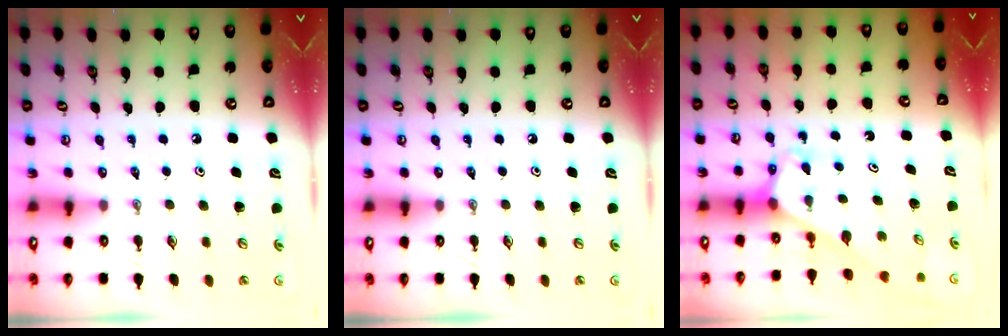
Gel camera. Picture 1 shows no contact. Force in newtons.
{"total": 0.0}
{"total": 3.0, "press": 3.0, "slide": 0.2}